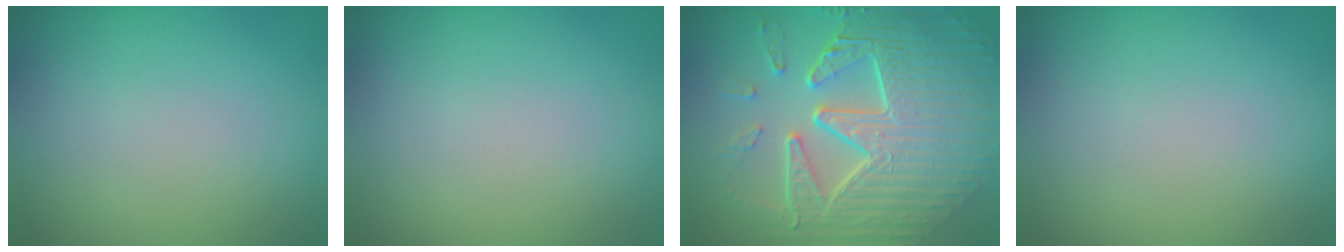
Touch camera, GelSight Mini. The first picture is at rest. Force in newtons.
{"total": 0.0}
{"total": 10.0, "press": 6.8, "slide": 7.3}
{"total": 0.0}